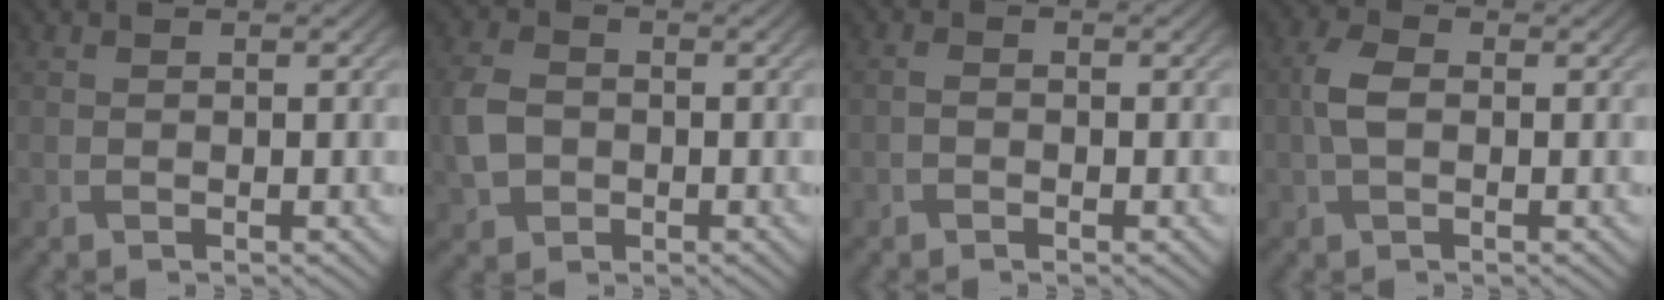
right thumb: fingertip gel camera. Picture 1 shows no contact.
{"total": 5.1, "force": [-0.8, 4.1, 2.9], "torque": [-0.080, -0.003, -0.023]}
{"total": 1.0, "force": [-0.5, 0.7, 0.5], "torque": [-0.010, 0.001, -0.012]}
{"total": 3.6, "force": [0.0, 2.2, 2.9], "torque": [-0.072, 0.007, -0.005]}